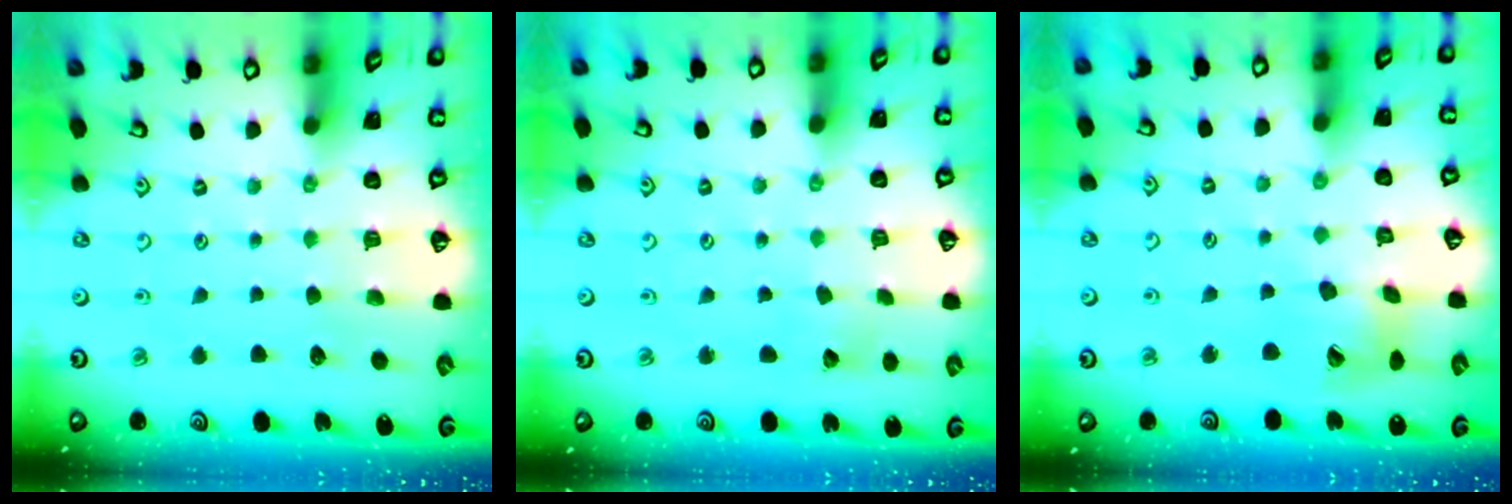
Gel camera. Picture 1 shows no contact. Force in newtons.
{"total": 3.7, "press": 3.7, "slide": 0.5}
{"total": 12.7, "press": 12.6, "slide": 1.5}